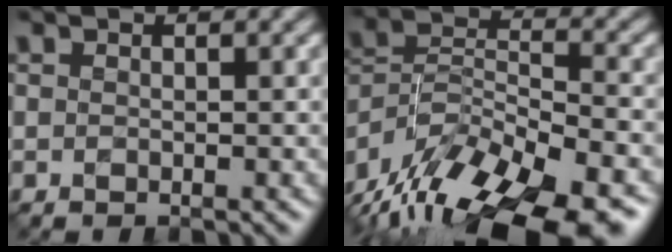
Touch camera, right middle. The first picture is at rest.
{"total": 18.6, "force": [-14.8, 7.1, 8.8], "torque": [-0.157, -0.010, -0.203]}